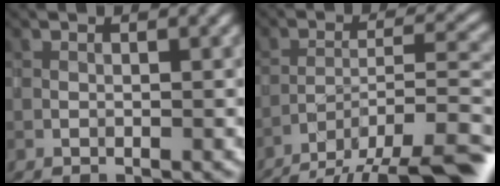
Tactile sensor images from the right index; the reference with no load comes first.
{"total": 12.7, "force": [-10.3, 3.1, 6.8], "torque": [-0.102, -0.004, -0.148]}